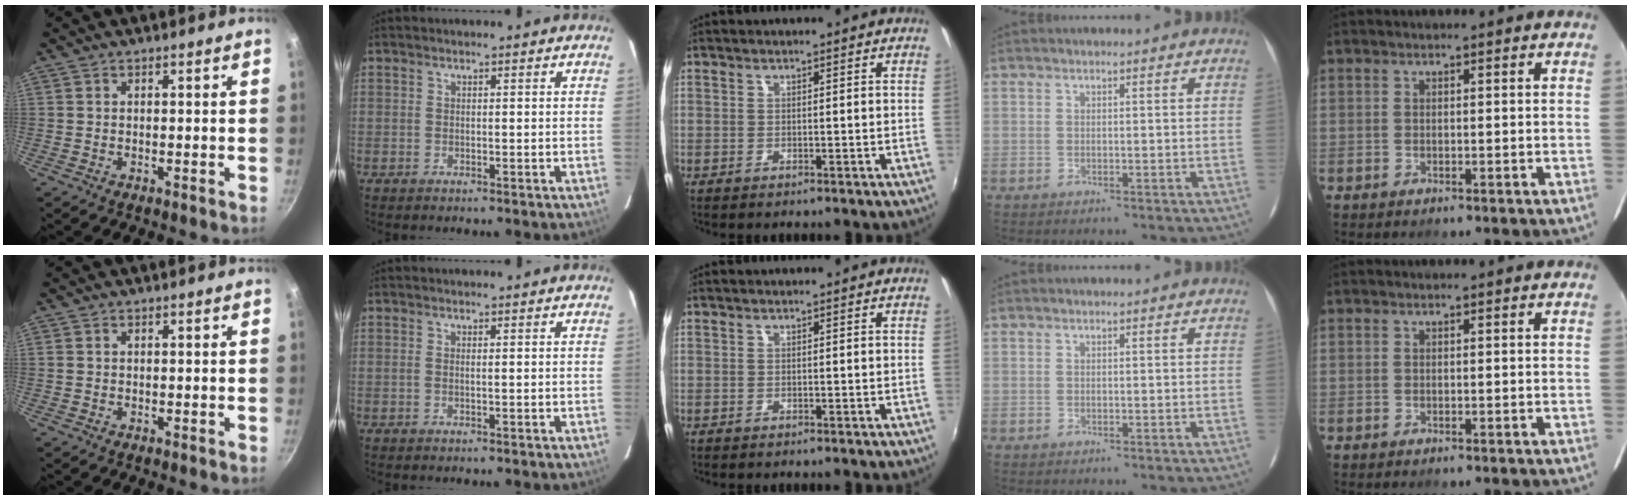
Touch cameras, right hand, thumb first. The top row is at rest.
{"thumb": {"total": 0.6, "force": [0.1, 0.5, 0.2], "torque": [-0.004, 0.003, 0.002]}, "index": {"total": 0.6, "force": [0.1, -0.2, 0.5], "torque": [-0.011, 0.000, -0.001]}}